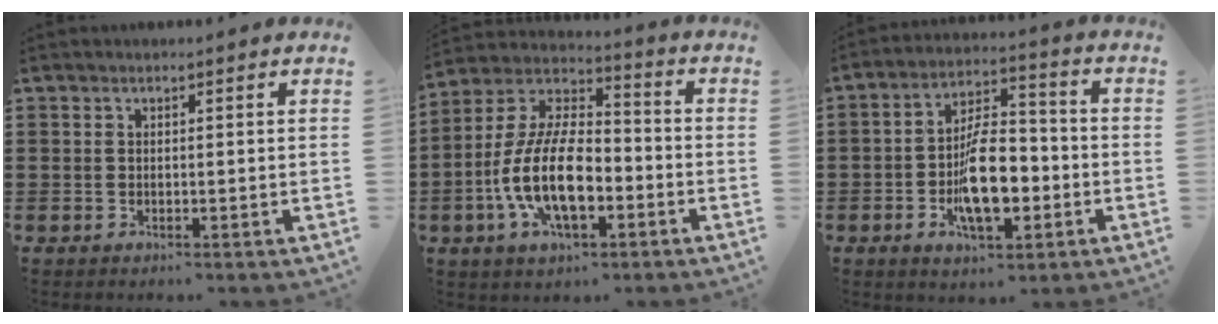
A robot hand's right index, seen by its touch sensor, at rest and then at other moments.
{"total": 13.0, "force": [-4.2, 6.1, 10.7], "torque": [-0.252, -0.002, -0.086]}
{"total": 10.8, "force": [-2.9, 4.8, 9.2], "torque": [-0.173, 0.001, -0.052]}